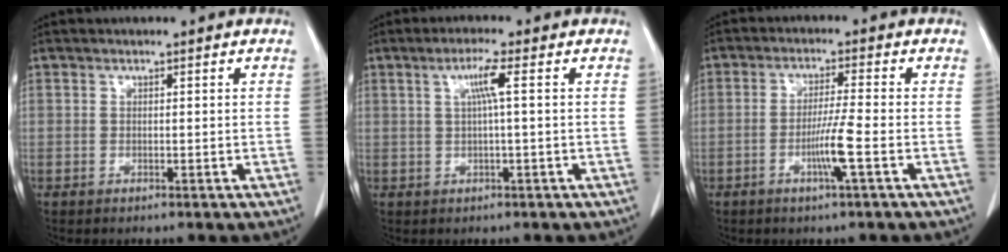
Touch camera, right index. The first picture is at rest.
{"total": 3.5, "force": [0.8, -0.5, 3.4], "torque": [-0.070, 0.006, 0.016]}
{"total": 5.1, "force": [-1.7, -0.8, 4.7], "torque": [-0.089, -0.007, -0.032]}